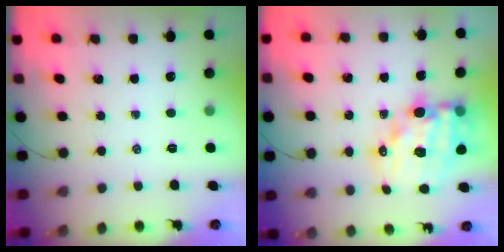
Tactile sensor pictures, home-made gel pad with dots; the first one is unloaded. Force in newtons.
{"total": 15.9, "press": 15.4, "slide": 3.8}